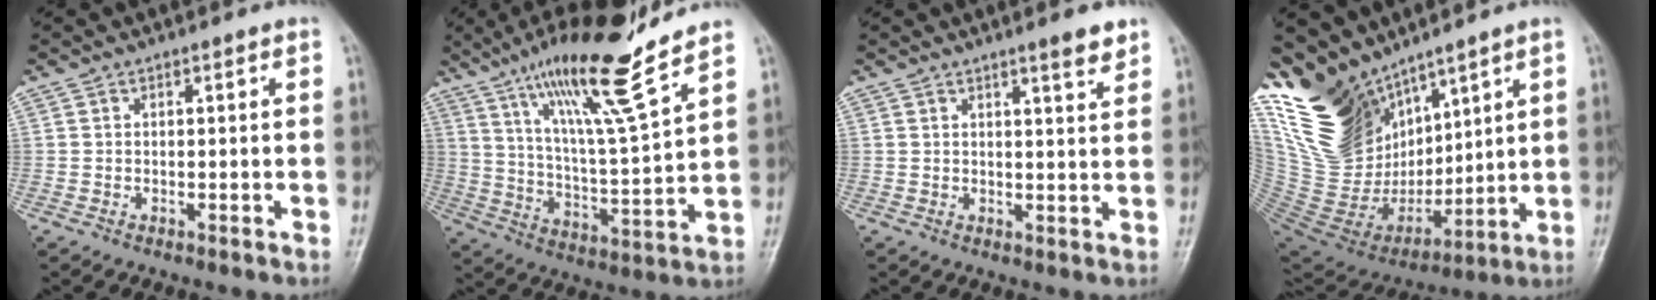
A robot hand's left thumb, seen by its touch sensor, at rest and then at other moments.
{"total": 17.7, "force": [12.6, 1.5, 12.4], "torque": [-0.200, -0.066, 0.220]}
{"total": 3.7, "force": [2.8, 0.3, 2.4], "torque": [-0.029, -0.022, 0.040]}
{"total": 21.6, "force": [14.3, 11.6, 11.3], "torque": [-0.182, -0.066, 0.289]}